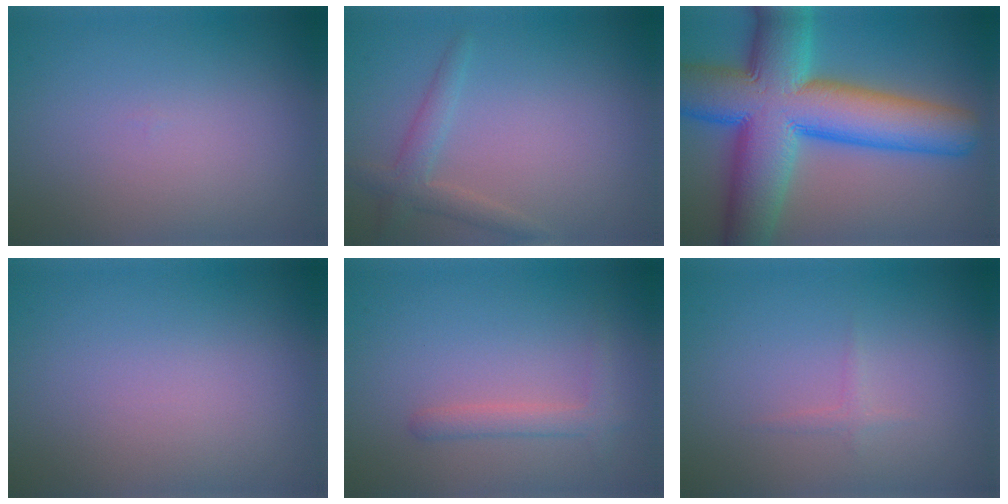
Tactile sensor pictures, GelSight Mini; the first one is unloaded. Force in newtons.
{"total": 2.2, "press": 2.2, "slide": 0.2}
{"total": 15.6, "press": 15.6, "slide": 0.5}
{"total": 0.0}
{"total": 1.8, "press": 1.8, "slide": 0.1}
{"total": 0.7, "press": 0.7, "slide": 0.0}